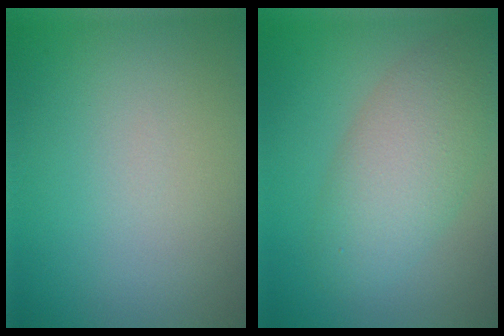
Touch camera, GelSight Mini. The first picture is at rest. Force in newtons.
{"total": 5.3, "press": 5.3, "slide": 0.4}